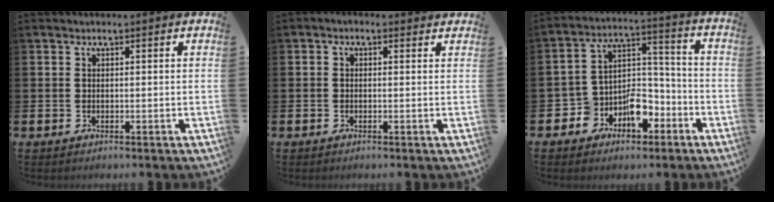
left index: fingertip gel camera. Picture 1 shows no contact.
{"total": 0.6, "force": [-0.4, 0.3, 0.3], "torque": [-0.002, -0.001, -0.008]}
{"total": 7.3, "force": [-3.8, 5.5, 3.0], "torque": [-0.066, 0.003, -0.070]}